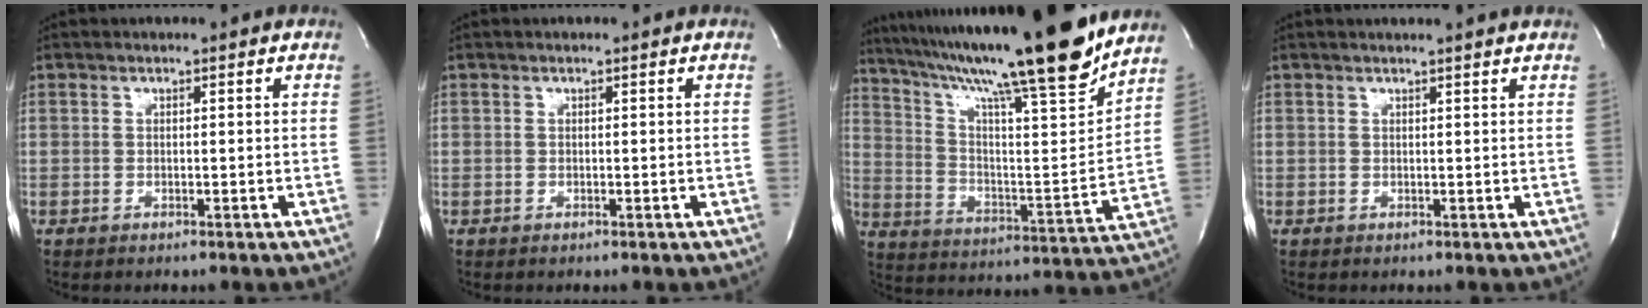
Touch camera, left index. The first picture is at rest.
{"total": 0.0}
{"total": 24.9, "force": [20.2, 0.1, 14.6], "torque": [-0.252, -0.030, 0.313]}
{"total": 3.4, "force": [3.3, -0.4, 1.0], "torque": [-0.011, 0.011, 0.034]}